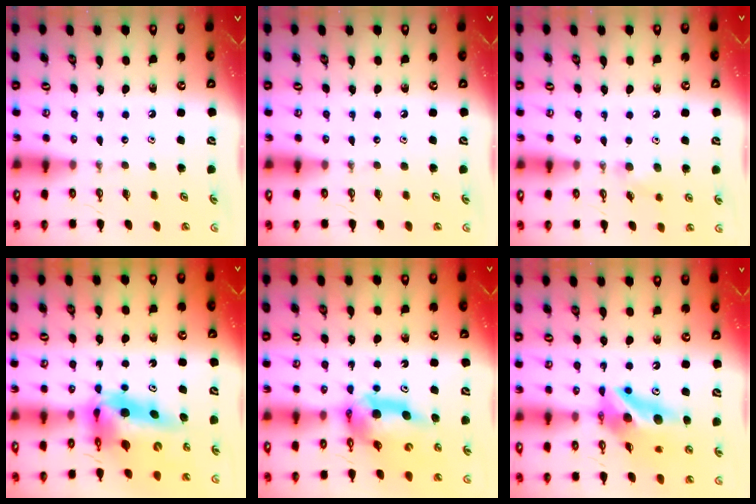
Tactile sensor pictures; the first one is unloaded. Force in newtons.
{"total": 0.0}
{"total": 5.2, "press": 4.9, "slide": 1.7}
{"total": 12.2, "press": 12.2, "slide": 1.2}
{"total": 10.6, "press": 10.6, "slide": 1.1}
{"total": 11.8, "press": 11.8, "slide": 1.2}